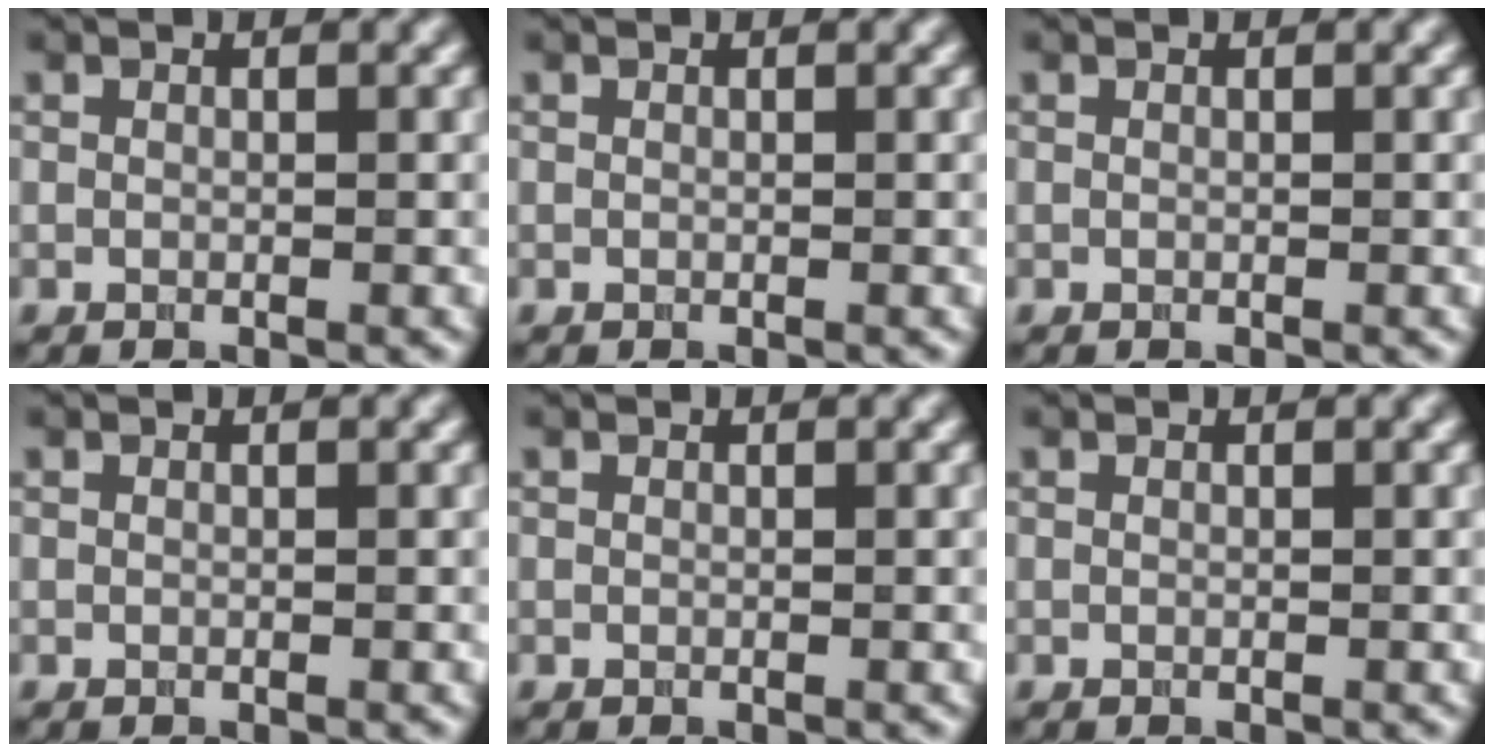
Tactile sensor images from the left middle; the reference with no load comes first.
{"total": 0.0}
{"total": 0.0}
{"total": 0.0}
{"total": 0.0}
{"total": 0.0}